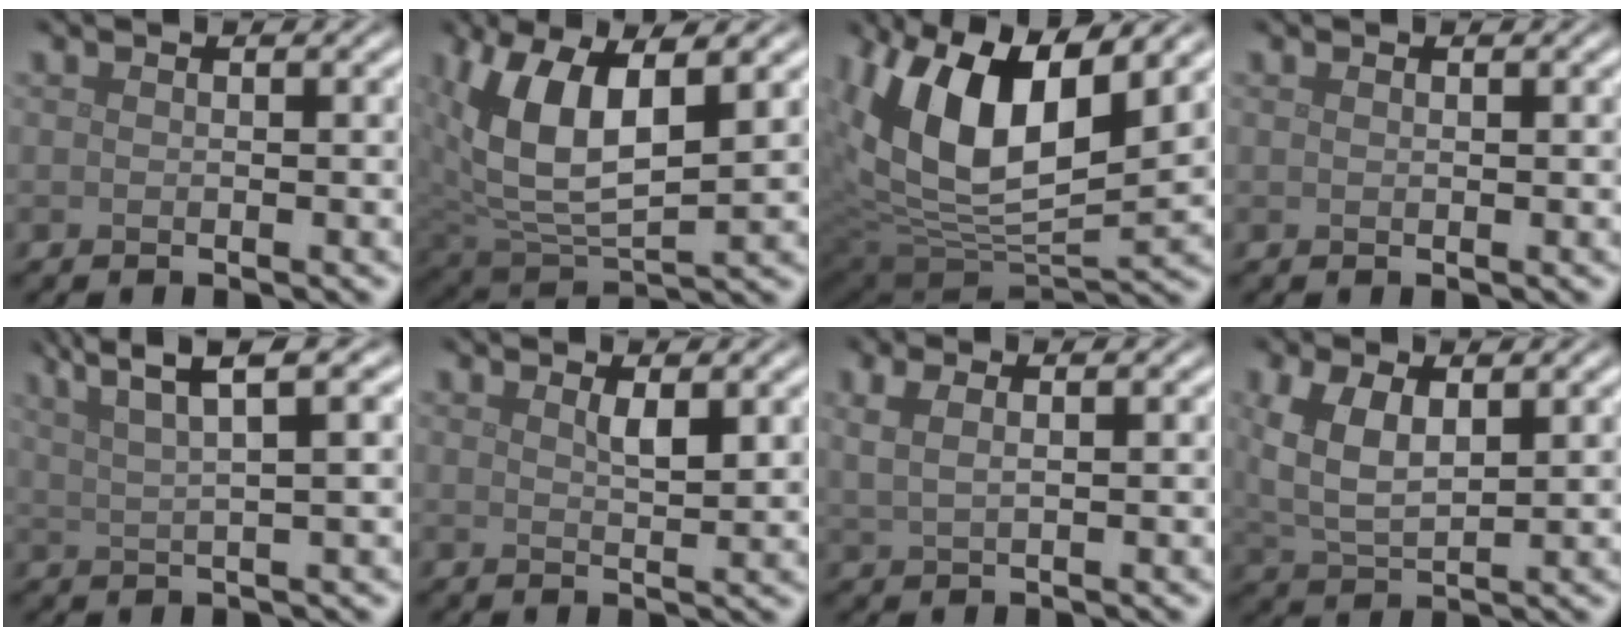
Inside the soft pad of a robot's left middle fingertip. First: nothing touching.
{"total": 8.3, "force": [2.5, 4.1, 6.8], "torque": [-0.150, -0.005, 0.043]}
{"total": 13.4, "force": [5.1, 6.3, 10.6], "torque": [-0.205, 0.006, 0.090]}
{"total": 0.0}
{"total": 6.8, "force": [4.1, 1.4, 5.2], "torque": [-0.078, 0.019, 0.058]}
{"total": 1.8, "force": [1.0, 0.4, 1.4], "torque": [-0.026, -0.003, 0.018]}
{"total": 2.7, "force": [1.3, 1.1, 2.1], "torque": [-0.033, 0.002, 0.014]}
{"total": 4.9, "force": [1.8, 2.4, 3.9], "torque": [-0.093, -0.002, 0.039]}